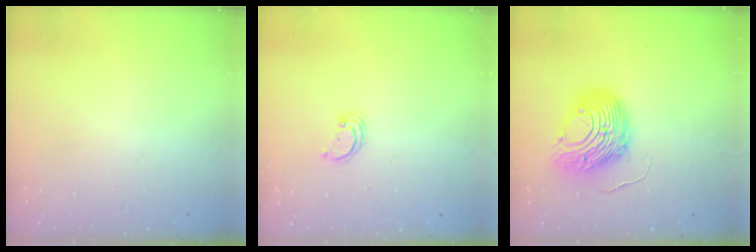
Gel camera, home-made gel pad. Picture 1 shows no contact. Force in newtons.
{"total": 2.4, "press": 2.4, "slide": 0.2}
{"total": 10.9, "press": 10.8, "slide": 1.3}